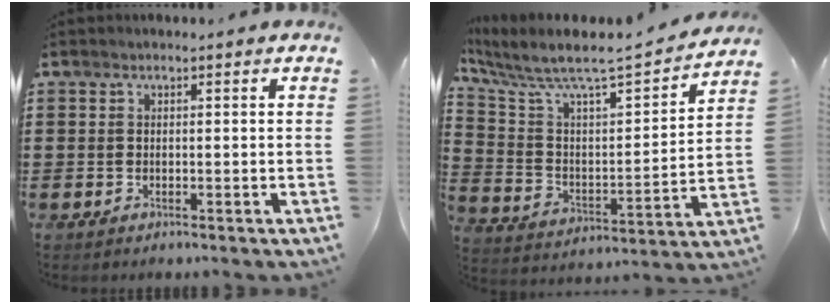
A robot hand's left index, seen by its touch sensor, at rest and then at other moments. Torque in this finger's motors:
{"motor_torque": [1.15, -0.99, 0.69, 0.19]}